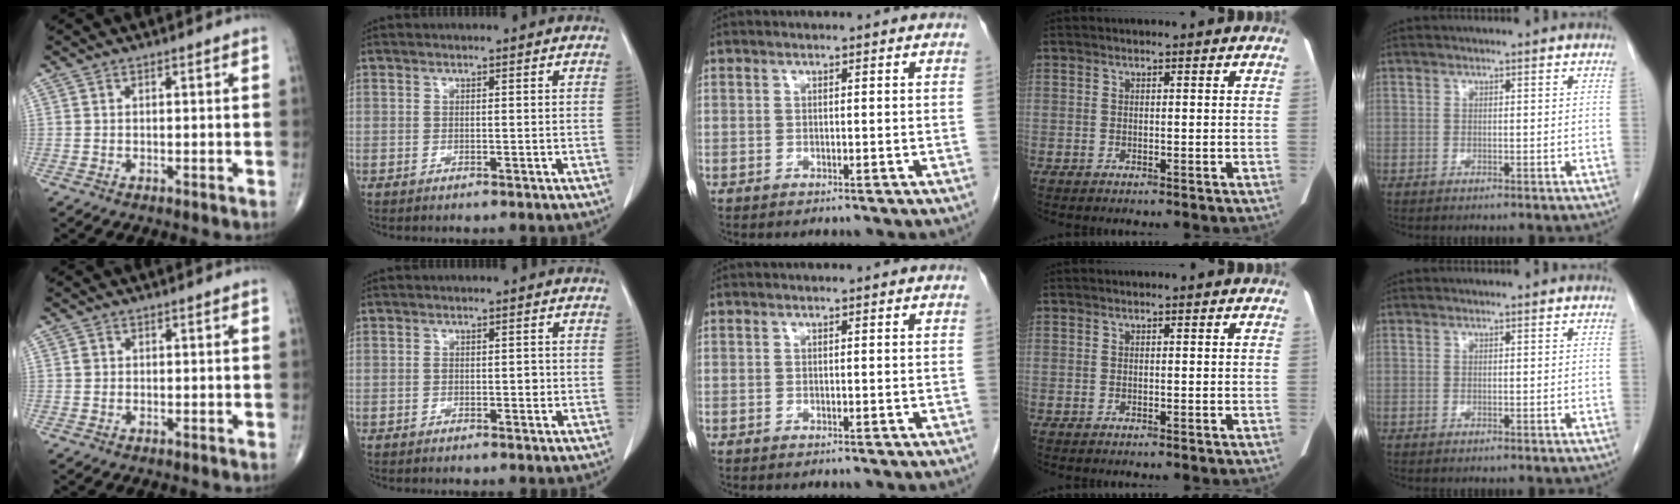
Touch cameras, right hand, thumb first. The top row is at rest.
{"thumb": {"total": 0.8, "force": [0.1, 0.8, 0.3], "torque": [0.001, 0.002, 0.002]}, "index": {"total": 1.1, "force": [-0.3, 0.6, 0.9], "torque": [-0.010, 0.003, -0.002]}}